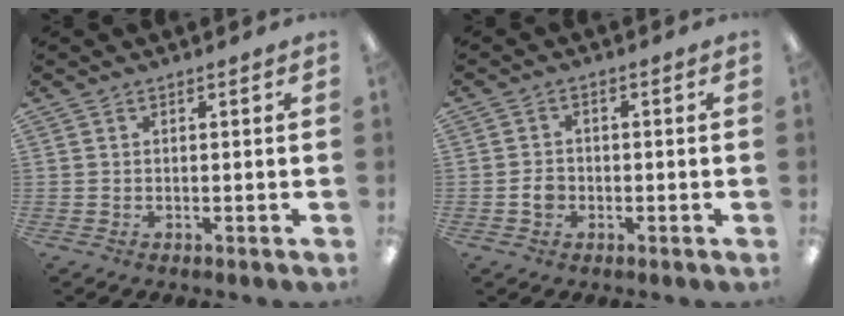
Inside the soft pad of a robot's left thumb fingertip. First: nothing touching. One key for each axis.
{"total": 2.9, "fx": -0.8, "fy": 2.3, "fz": 1.7, "tx": -0.029, "ty": 0.005, "tz": -0.015}